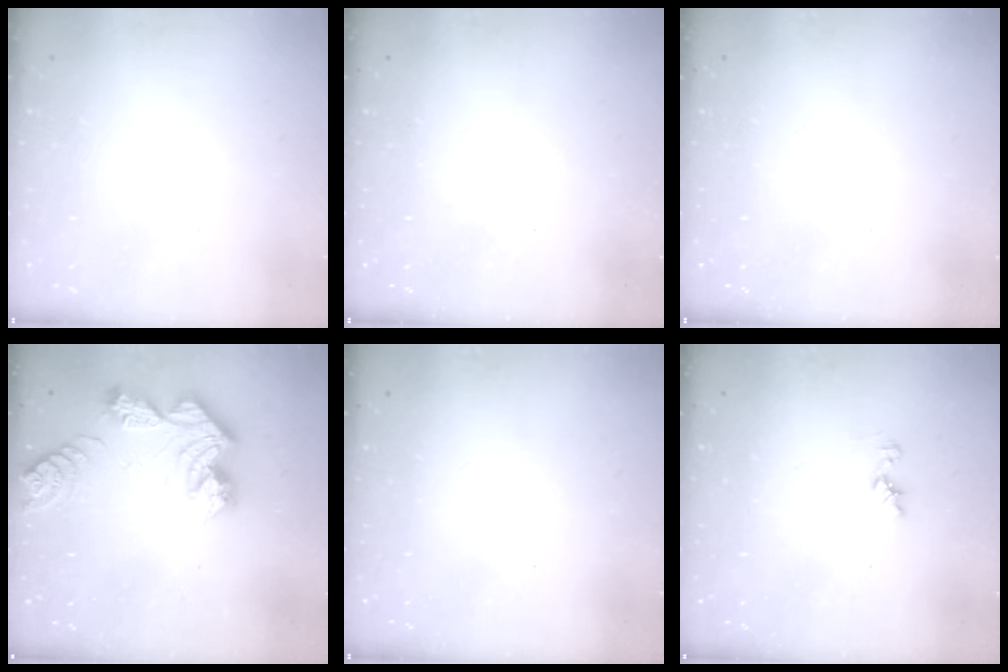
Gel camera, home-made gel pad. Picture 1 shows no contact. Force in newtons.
{"total": 0.0}
{"total": 0.0}
{"total": 13.0, "press": 13.0, "slide": 1.1}
{"total": 0.0}
{"total": 5.1, "press": 5.1, "slide": 0.6}